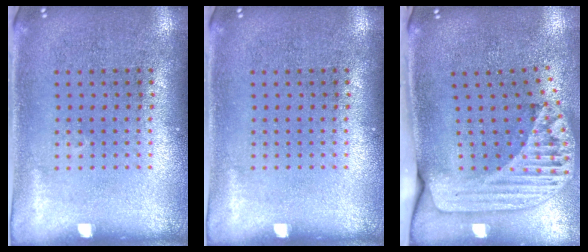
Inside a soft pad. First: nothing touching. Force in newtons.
{"total": 0.0}
{"total": 2.4, "press": 1.7, "slide": 1.7}